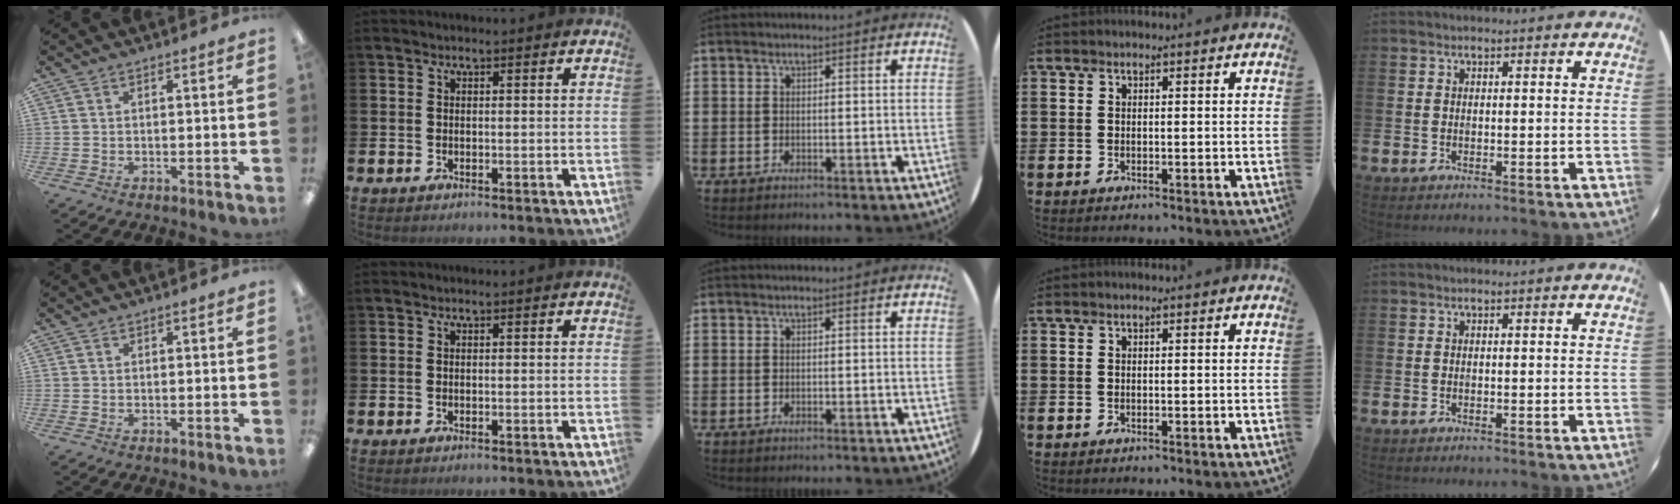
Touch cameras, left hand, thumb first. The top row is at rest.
{}